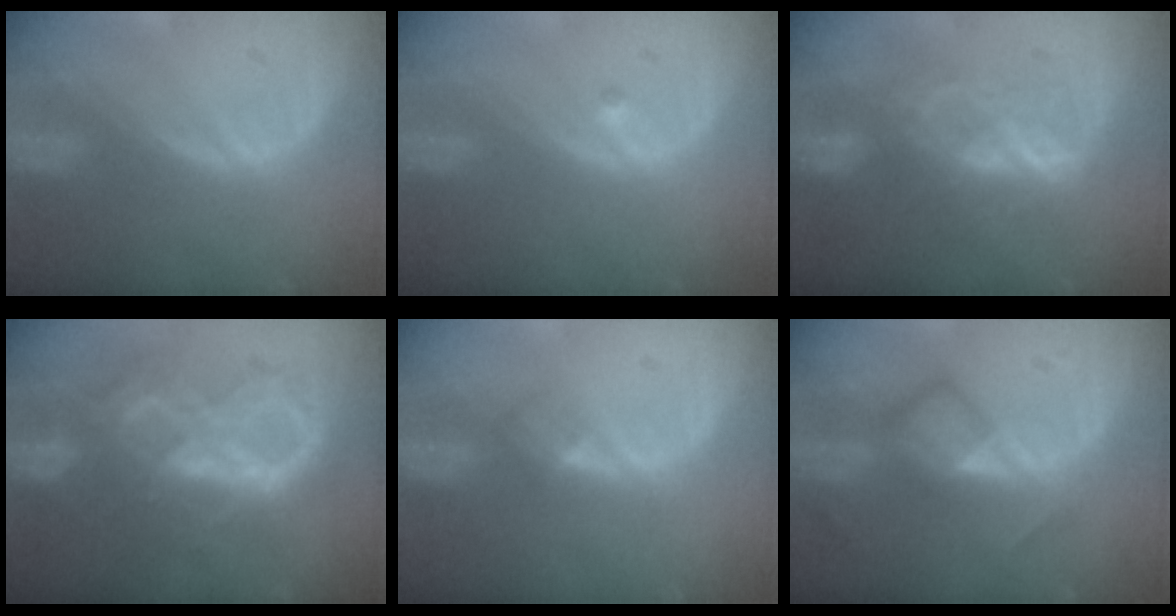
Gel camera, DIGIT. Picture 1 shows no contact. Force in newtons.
{"total": 0.5, "press": 0.4, "slide": 0.3}
{"total": 6.1, "press": 6.1, "slide": 0.7}
{"total": 10.7, "press": 10.6, "slide": 1.1}
{"total": 2.0, "press": 1.6, "slide": 1.1}
{"total": 5.9, "press": 5.0, "slide": 3.1}